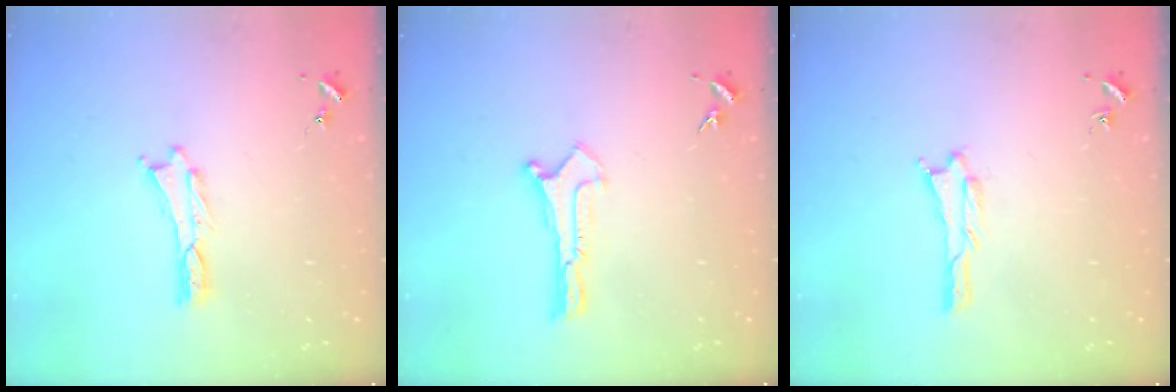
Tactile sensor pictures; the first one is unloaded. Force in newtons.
{"total": 0.0}
{"total": 0.7, "press": 0.7, "slide": 0.2}